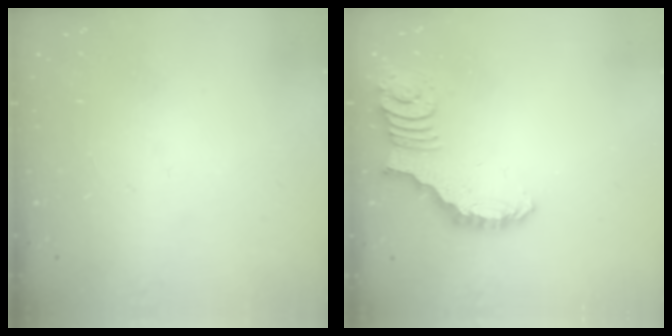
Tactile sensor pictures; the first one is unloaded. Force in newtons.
{"total": 2.5, "press": 2.5, "slide": 0.5}